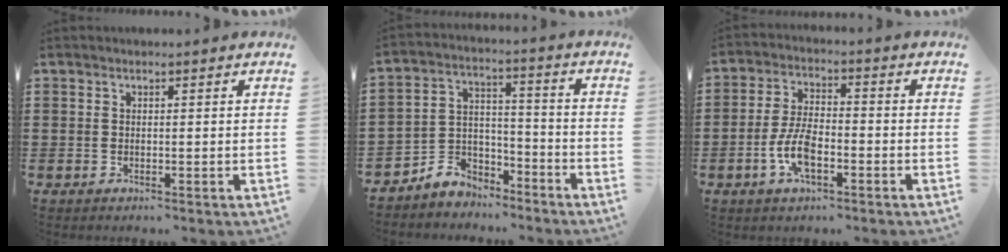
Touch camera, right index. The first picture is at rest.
{"total": 5.1, "force": [-4.4, 2.5, -0.4], "torque": [-0.007, 0.004, -0.092]}
{"total": 6.7, "force": [-2.5, 3.0, 5.4], "torque": [-0.122, 0.003, -0.052]}